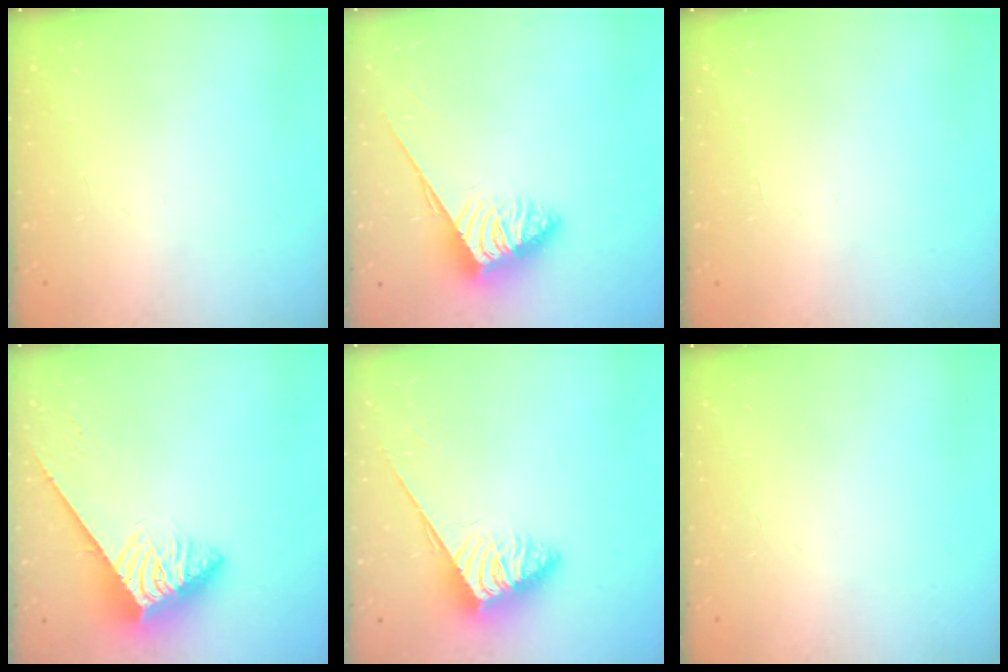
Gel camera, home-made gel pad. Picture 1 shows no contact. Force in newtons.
{"total": 3.7, "press": 3.6, "slide": 0.6}
{"total": 0.0}
{"total": 4.4, "press": 4.4, "slide": 0.7}
{"total": 3.6, "press": 3.5, "slide": 0.6}
{"total": 0.0}